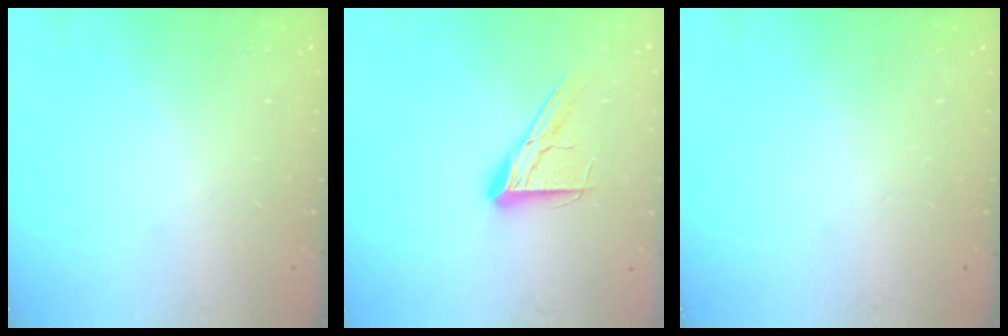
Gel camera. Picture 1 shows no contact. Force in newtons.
{"total": 12.3, "press": 12.3, "slide": 1.0}
{"total": 0.0}